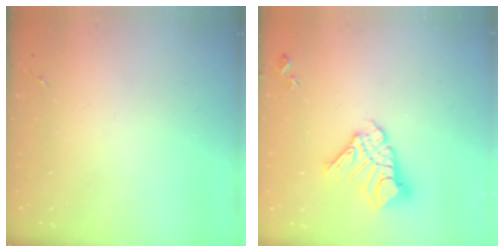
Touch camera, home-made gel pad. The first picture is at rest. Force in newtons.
{"total": 14.1, "press": 14.1, "slide": 1.4}